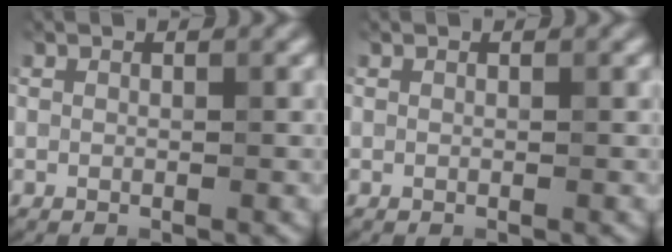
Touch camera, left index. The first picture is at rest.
{"total": 0.0}